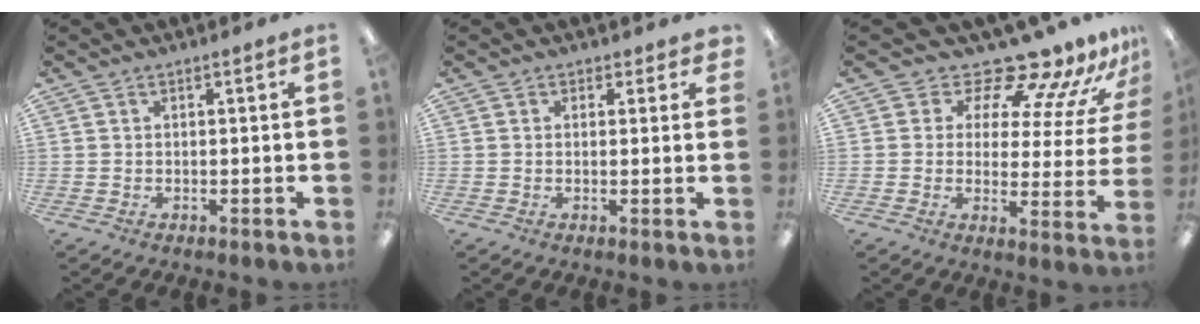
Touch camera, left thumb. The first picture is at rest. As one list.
[{"total": 1.6, "force": [1.1, 1.1, 0.3], "torque": [0.009, -0.004, 0.017]}, {"total": 12.8, "force": [11.6, 2.8, 4.6], "torque": [-0.084, -0.104, 0.200]}]